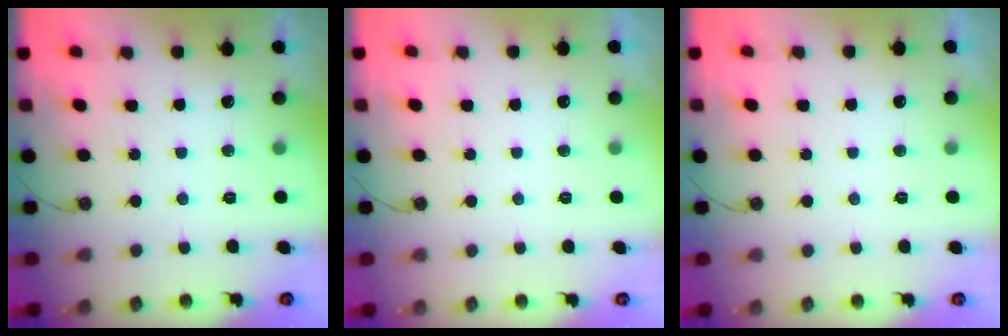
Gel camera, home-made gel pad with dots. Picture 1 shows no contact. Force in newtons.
{"total": 0.0}
{"total": 0.0}